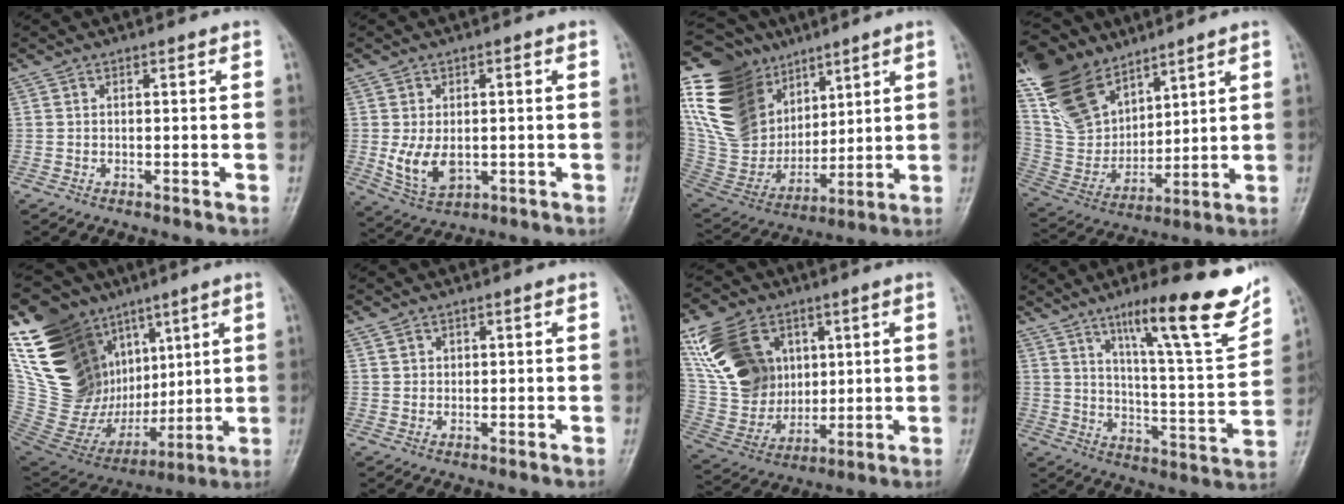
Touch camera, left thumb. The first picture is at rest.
{"total": 7.3, "force": [-0.9, 4.8, 5.5], "torque": [-0.093, -0.006, -0.003]}
{"total": 24.4, "force": [10.2, 17.9, 13.2], "torque": [-0.230, -0.021, 0.207]}
{"total": 20.3, "force": [12.7, 11.7, 10.6], "torque": [-0.182, -0.045, 0.250]}
{"total": 31.6, "force": [9.5, 21.9, 20.7], "torque": [-0.365, -0.008, 0.196]}
{"total": 1.6, "force": [0.7, 1.3, 0.2], "torque": [0.004, 0.000, 0.015]}
{"total": 19.3, "force": [6.6, 14.7, 10.7], "torque": [-0.186, -0.013, 0.137]}
{"total": 20.1, "force": [12.7, 3.2, 15.2], "torque": [-0.193, -0.062, 0.196]}